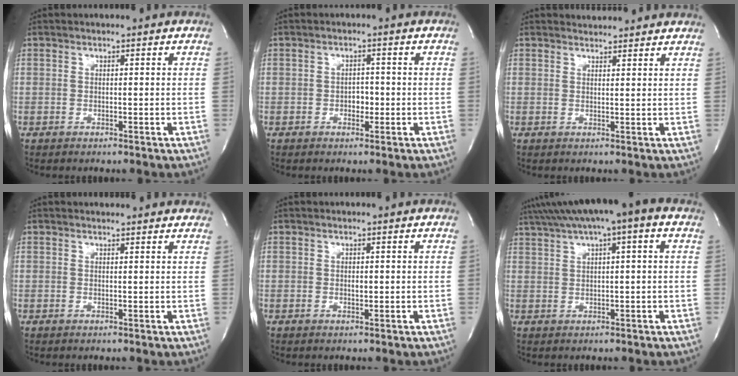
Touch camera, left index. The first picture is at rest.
{"total": 1.9, "force": [-0.6, 1.2, 1.3], "torque": [-0.016, 0.004, -0.008]}
{"total": 4.9, "force": [4.8, 0.8, 0.7], "torque": [-0.016, 0.016, 0.052]}
{"total": 5.6, "force": [5.4, 0.9, 1.2], "torque": [-0.016, 0.012, 0.050]}
{"total": 0.5, "force": [0.0, 0.3, 0.4], "torque": [-0.008, -0.001, 0.000]}
{"total": 10.7, "force": [6.5, 1.0, 8.5], "torque": [-0.146, 0.046, 0.096]}